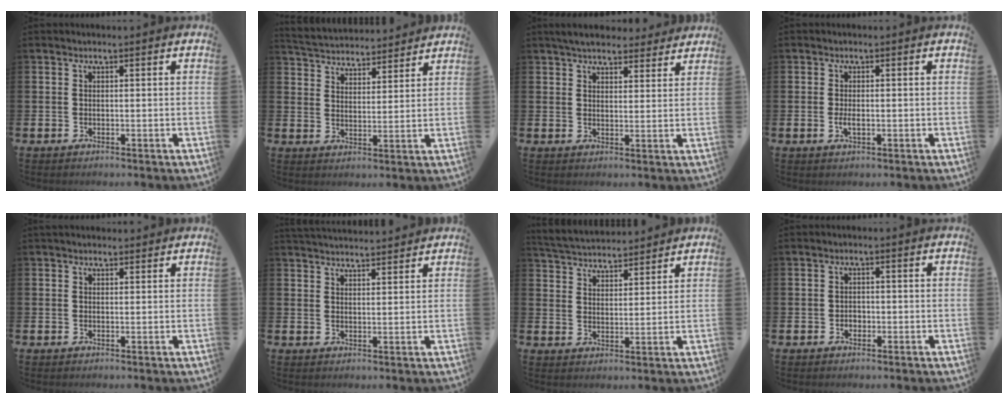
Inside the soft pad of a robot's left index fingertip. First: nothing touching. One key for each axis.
{"total": 4.9, "fx": 4.8, "fy": 0.9, "fz": -0.1, "tx": -0.021, "ty": -0.032, "tz": 0.086}
{"total": 5.1, "fx": 4.8, "fy": 1.4, "fz": 1.0, "tx": -0.030, "ty": -0.017, "tz": 0.087}
{"total": 1.8, "fx": -0.2, "fy": 0.8, "fz": 1.6, "tx": -0.028, "ty": -0.001, "tz": -0.005}
{"total": 1.3, "fx": 1.1, "fy": 0.6, "fz": 0.3, "tx": 0.004, "ty": 0.002, "tz": 0.018}
{"total": 3.5, "fx": 3.5, "fy": 0.2, "fz": 0.1, "tx": 0.001, "ty": -0.023, "tz": 0.063}
{"total": 4.7, "fx": 4.7, "fy": 0.7, "fz": 0.0, "tx": -0.021, "ty": -0.026, "tz": 0.084}
{"total": 1.2, "fx": -0.4, "fy": 1.1, "fz": 0.5, "tx": -0.009, "ty": 0.003, "tz": -0.011}